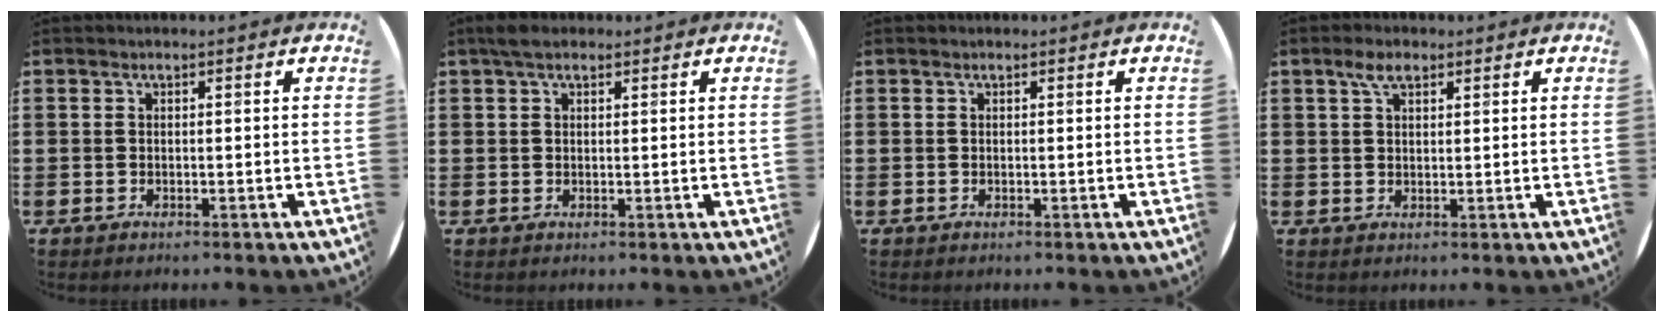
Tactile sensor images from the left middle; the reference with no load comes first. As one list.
[{"total": 2.1, "force": [1.5, 0.9, 1.2], "torque": [-0.026, 0.008, 0.026]}, {"total": 0.0}, {"total": 3.1, "force": [2.1, 1.4, 1.8], "torque": [-0.032, 0.004, 0.037]}]